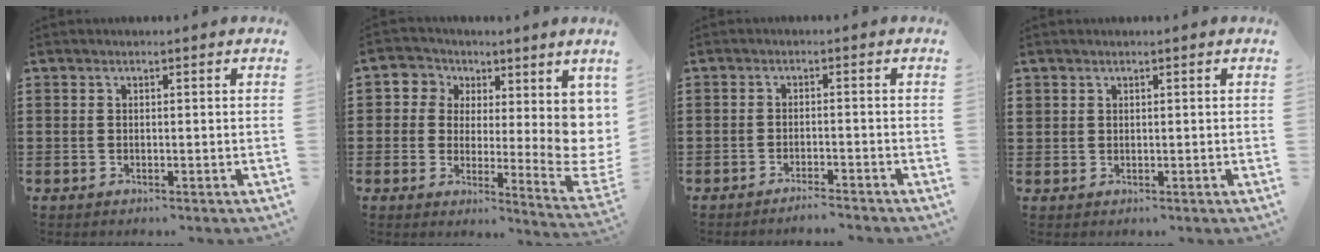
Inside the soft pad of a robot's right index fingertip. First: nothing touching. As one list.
[{"total": 6.0, "force": [2.4, 5.1, 2.1], "torque": [-0.044, -0.024, 0.046]}, {"total": 2.1, "force": [-2.0, -0.2, 0.5], "torque": [-0.010, 0.002, -0.041]}, {"total": 0.9, "force": [0.6, 0.6, 0.0], "torque": [-0.002, 0.001, 0.013]}]